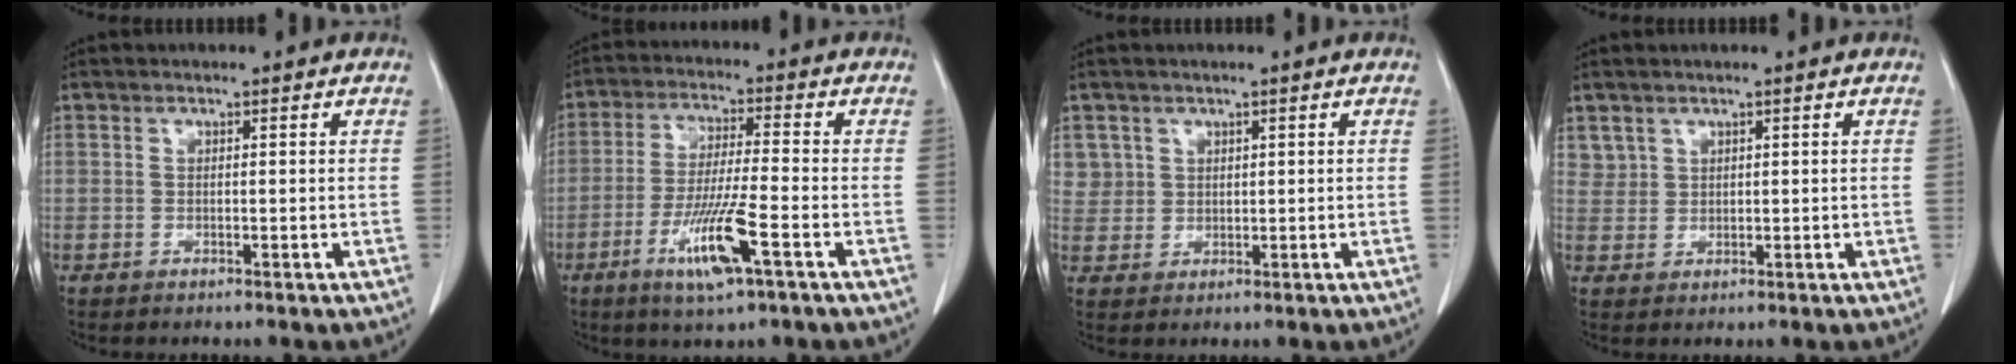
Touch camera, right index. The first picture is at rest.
{"total": 10.2, "force": [-4.6, 0.4, 9.0], "torque": [-0.176, -0.017, -0.086]}
{"total": 3.0, "force": [1.4, 2.7, -0.2], "torque": [0.024, 0.003, 0.021]}
{"total": 2.0, "force": [1.2, 1.5, -0.1], "torque": [0.016, 0.005, 0.017]}